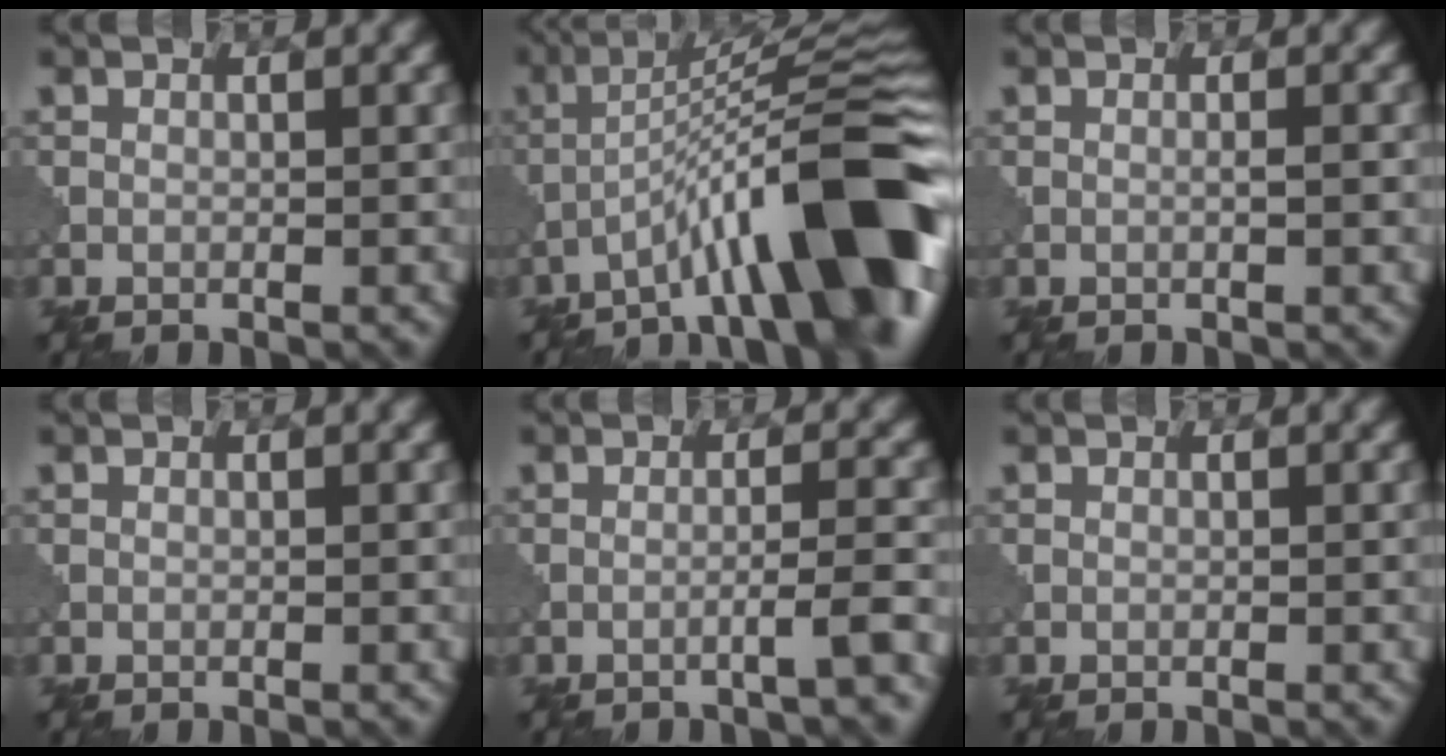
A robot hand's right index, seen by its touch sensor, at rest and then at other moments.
{"total": 12.9, "force": [-6.3, 2.0, 11.0], "torque": [-0.157, 0.024, -0.099]}
{"total": 0.9, "force": [0.0, 0.1, 0.9], "torque": [-0.013, 0.000, -0.006]}
{"total": 0.0}
{"total": 2.6, "force": [-1.4, 0.2, 2.2], "torque": [-0.020, 0.014, -0.038]}
{"total": 0.0}